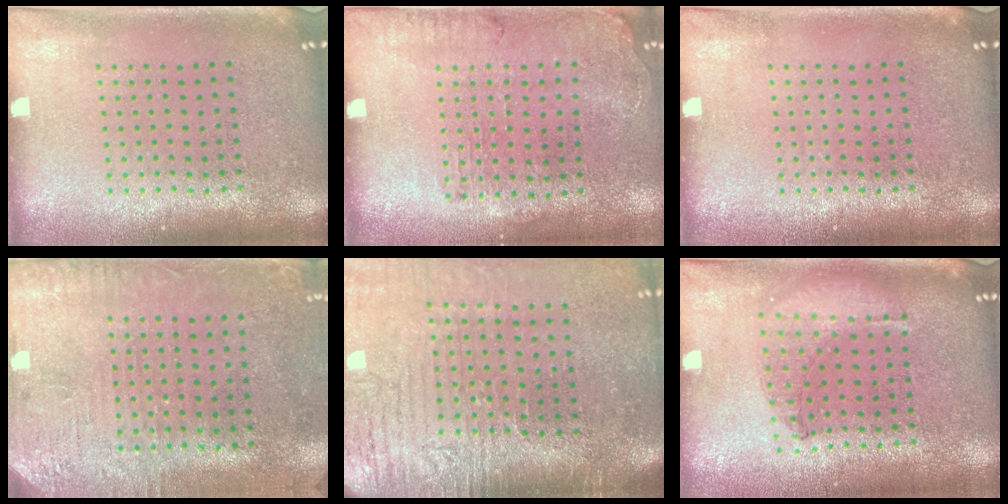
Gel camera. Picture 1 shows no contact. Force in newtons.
{"total": 1.3, "press": 1.2, "slide": 0.5}
{"total": 0.0}
{"total": 3.2, "press": 2.7, "slide": 1.8}
{"total": 4.2, "press": 3.6, "slide": 2.1}
{"total": 1.0, "press": 0.9, "slide": 0.3}